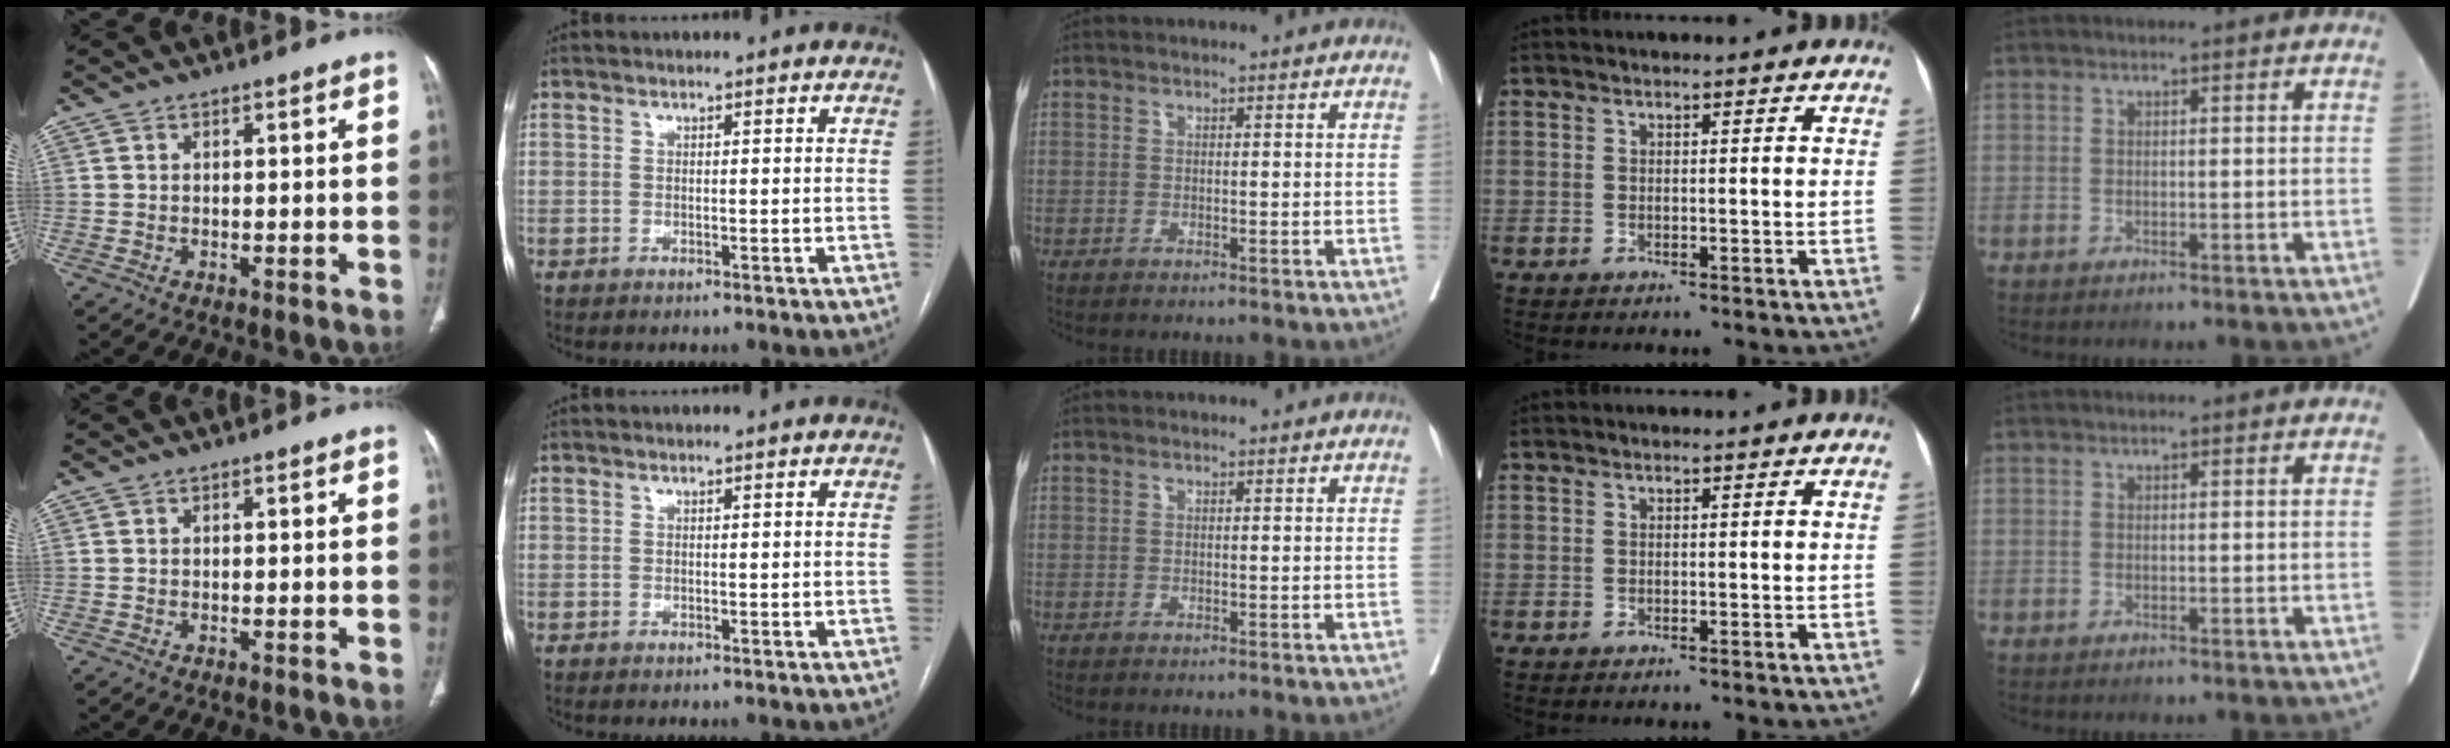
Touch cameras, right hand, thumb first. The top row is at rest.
{}